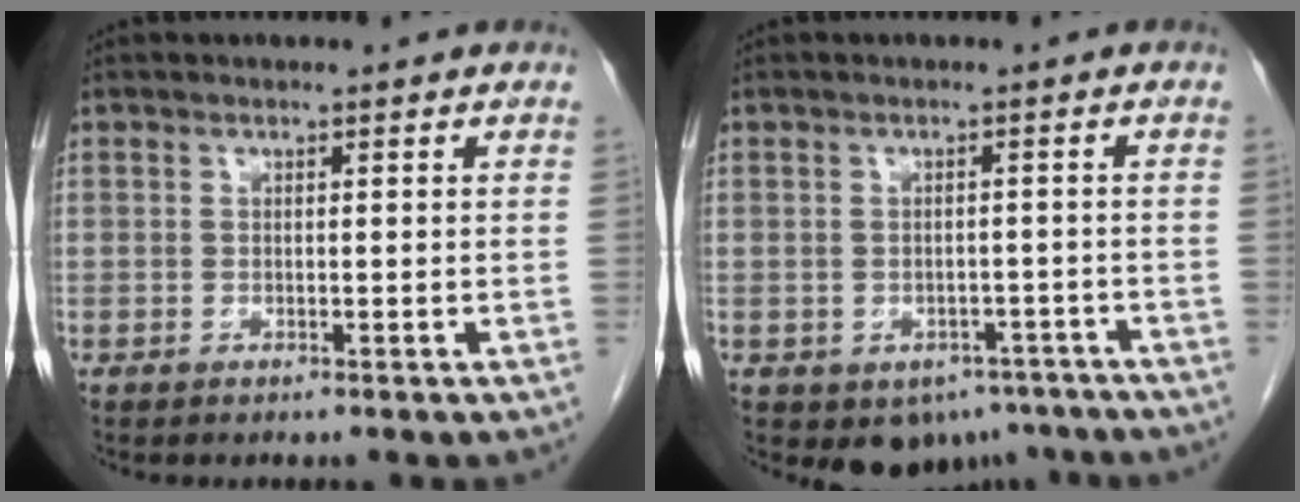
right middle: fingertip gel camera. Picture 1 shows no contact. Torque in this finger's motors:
{"motor_torque": [0.05, -0.05, -0.05, 0.01]}